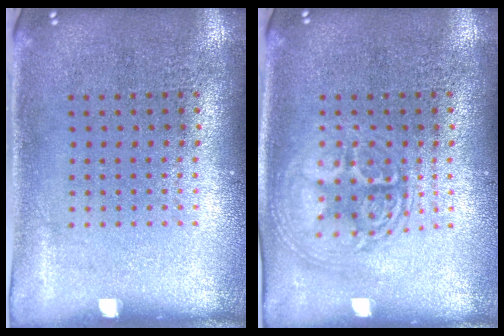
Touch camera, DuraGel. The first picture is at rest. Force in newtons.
{"total": 2.8, "press": 2.7, "slide": 0.3}